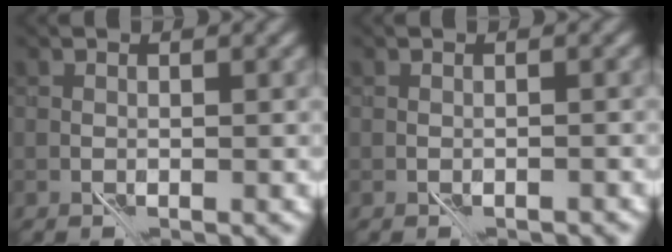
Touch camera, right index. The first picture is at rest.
{"total": 1.3, "force": [-1.0, 0.5, 0.7], "torque": [-0.007, -0.002, -0.014]}